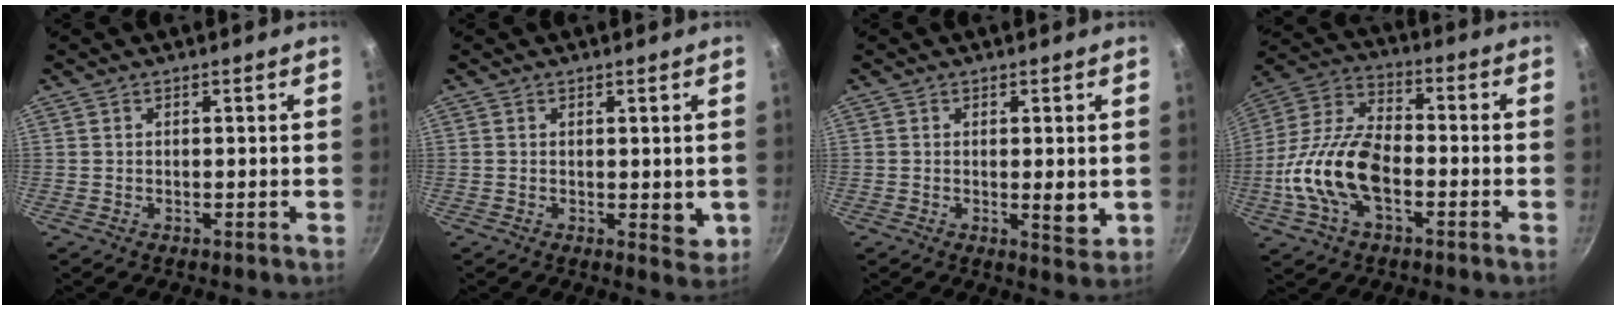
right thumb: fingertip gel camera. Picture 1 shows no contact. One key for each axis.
{"total": 3.4, "fx": 0.3, "fy": 1.6, "fz": 3.0, "tx": -0.038, "ty": -0.009, "tz": 0.005}
{"total": 4.0, "fx": -0.1, "fy": 1.4, "fz": 3.8, "tx": -0.058, "ty": -0.014, "tz": 0.000}
{"total": 16.9, "fx": -4.3, "fy": 9.1, "fz": 13.6, "tx": -0.251, "ty": 0.040, "tz": -0.099}